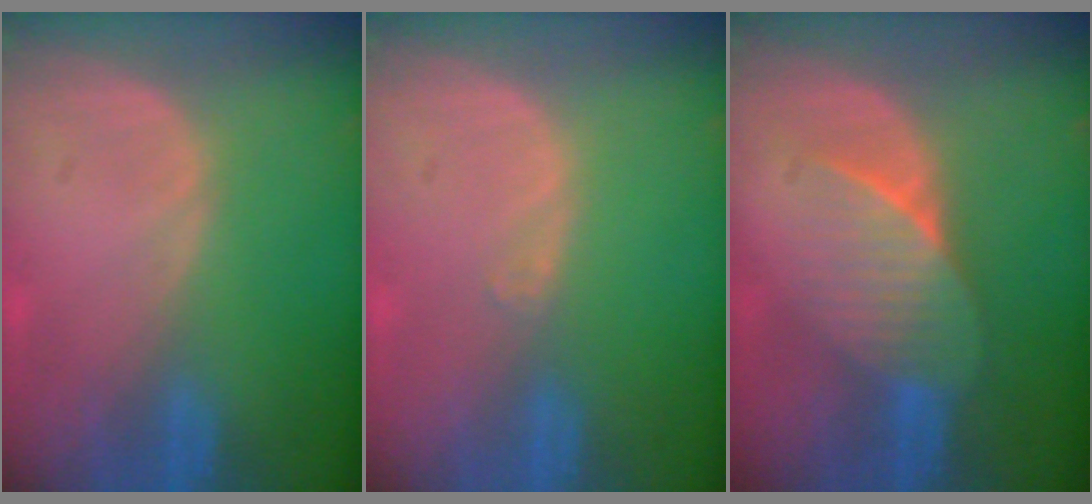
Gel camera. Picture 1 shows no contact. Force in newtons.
{"total": 0.6, "press": 0.5, "slide": 0.4}
{"total": 6.7, "press": 6.3, "slide": 2.2}